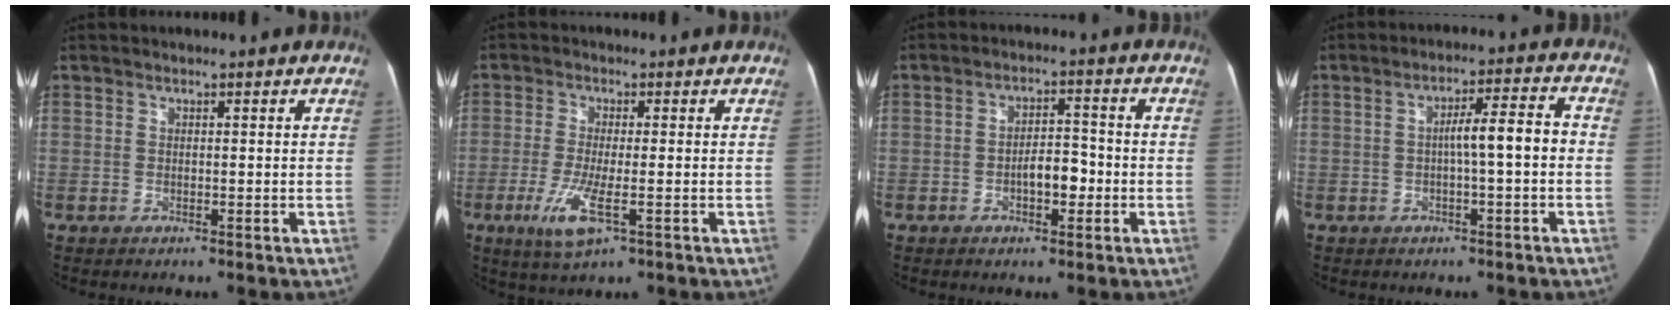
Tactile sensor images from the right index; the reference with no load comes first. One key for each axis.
{"total": 6.5, "fx": -2.6, "fy": 1.4, "fz": 5.8, "tx": -0.125, "ty": -0.016, "tz": -0.045}
{"total": 5.1, "fx": -1.5, "fy": 2.3, "fz": 4.3, "tx": -0.070, "ty": 0.018, "tz": -0.022}
{"total": 6.3, "fx": -0.6, "fy": 0.7, "fz": 6.2, "tx": -0.099, "ty": 0.026, "tz": -0.008}